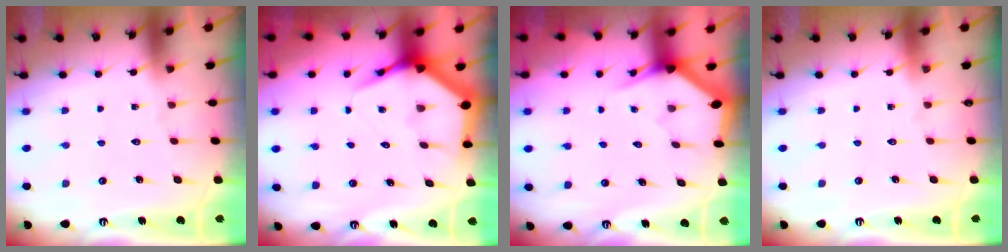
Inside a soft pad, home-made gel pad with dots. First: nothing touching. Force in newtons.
{"total": 5.3, "press": 5.2, "slide": 0.7}
{"total": 3.0, "press": 3.0, "slide": 0.0}
{"total": 0.0}